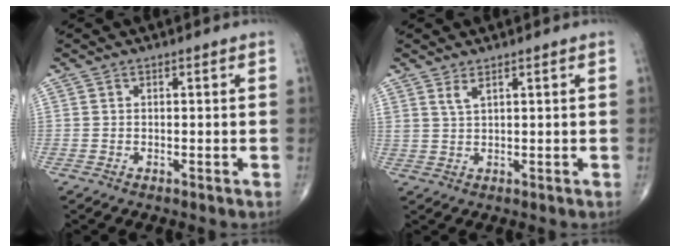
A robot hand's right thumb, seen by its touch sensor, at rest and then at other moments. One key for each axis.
{"total": 2.1, "fx": 1.4, "fy": 0.6, "fz": 1.5, "tx": -0.033, "ty": -0.007, "tz": 0.033}